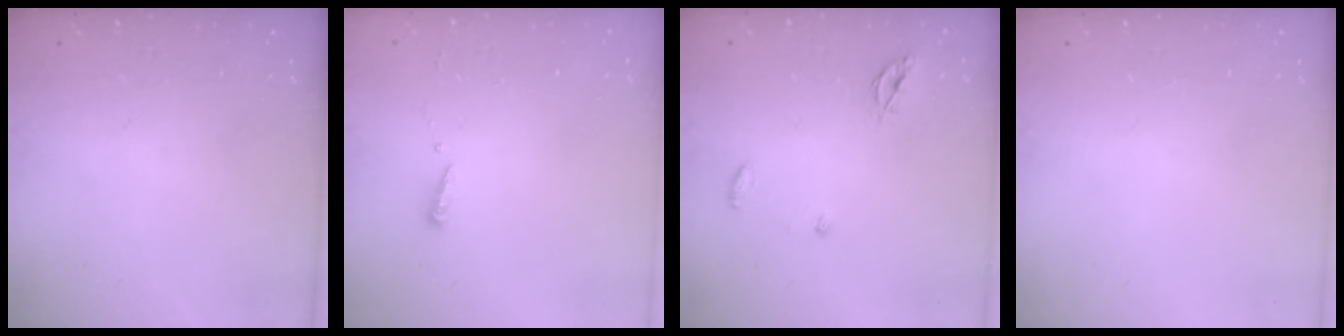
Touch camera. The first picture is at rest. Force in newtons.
{"total": 3.6, "press": 3.5, "slide": 0.8}
{"total": 4.4, "press": 4.4, "slide": 0.4}
{"total": 0.0}